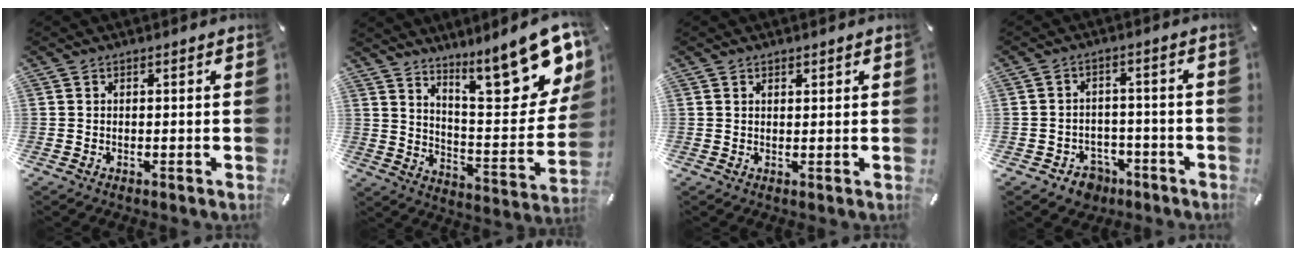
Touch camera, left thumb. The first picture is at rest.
{"total": 20.6, "force": [13.8, 6.4, 13.9], "torque": [-0.191, -0.108, 0.225]}
{"total": 0.9, "force": [0.7, 0.6, 0.2], "torque": [-0.004, 0.001, 0.014]}
{"total": 5.2, "force": [-2.9, 4.0, 1.5], "torque": [-0.029, 0.015, -0.053]}